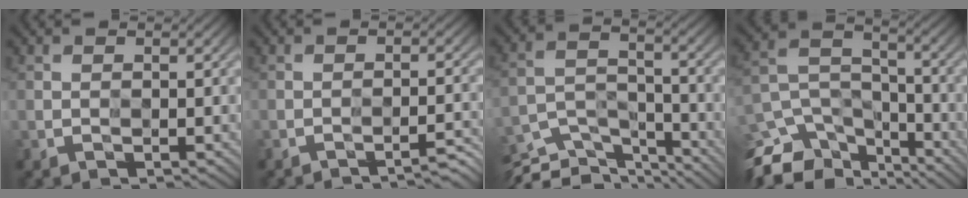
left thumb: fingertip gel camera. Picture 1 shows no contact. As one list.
[{"total": 3.3, "force": [-3.0, 0.2, 1.4], "torque": [-0.008, 0.003, -0.041]}, {"total": 9.1, "force": [-8.8, 1.5, 1.8], "torque": [-0.036, -0.013, -0.164]}, {"total": 11.2, "force": [-9.1, 5.6, 3.5], "torque": [-0.087, -0.017, -0.168]}]